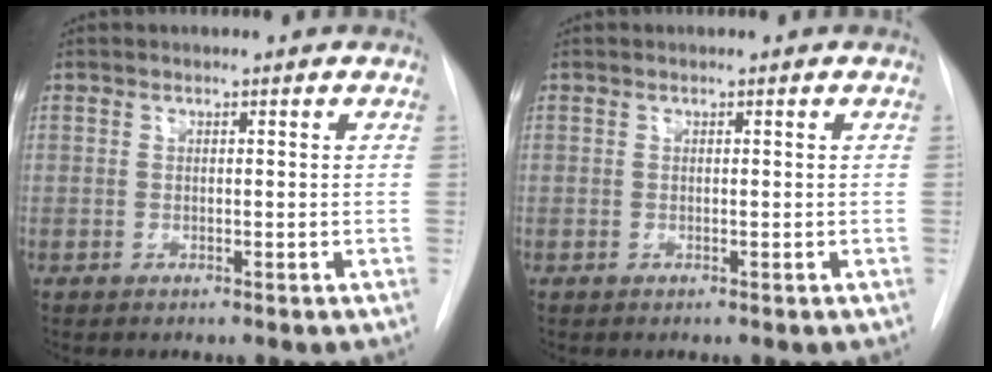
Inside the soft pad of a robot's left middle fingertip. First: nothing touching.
{"total": 0.0}